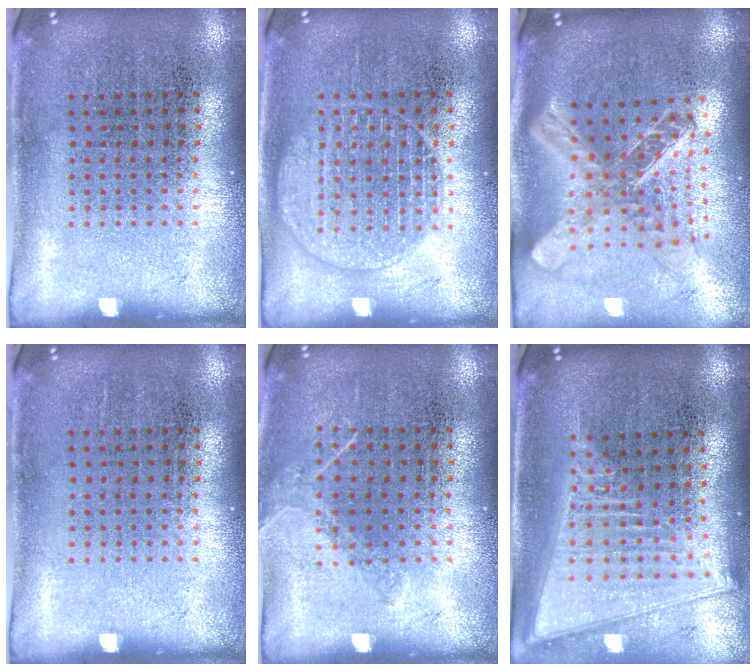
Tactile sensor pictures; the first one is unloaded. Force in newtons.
{"total": 2.7, "press": 2.7, "slide": 0.5}
{"total": 2.5, "press": 2.0, "slide": 1.6}
{"total": 0.0}
{"total": 0.9, "press": 0.9, "slide": 0.4}
{"total": 2.2, "press": 1.8, "slide": 1.2}